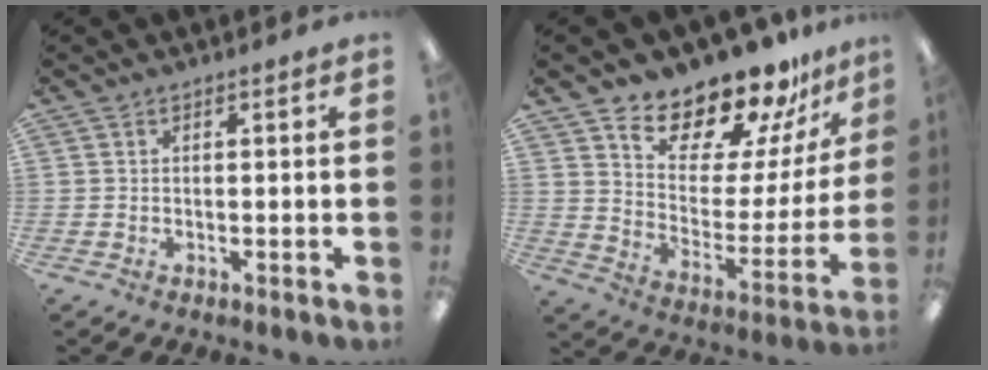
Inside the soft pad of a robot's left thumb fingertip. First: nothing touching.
{"total": 17.2, "force": [15.4, 5.7, 5.0], "torque": [-0.083, -0.137, 0.269]}